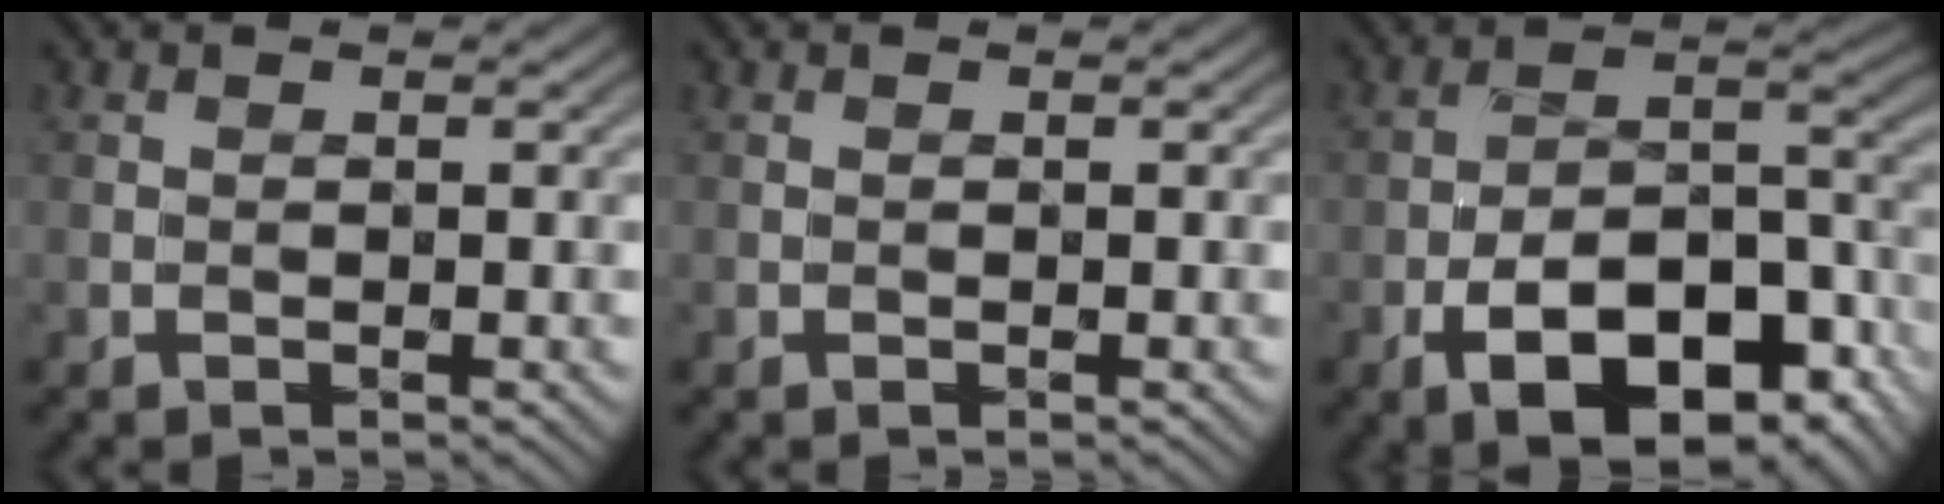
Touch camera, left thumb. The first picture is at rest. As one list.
[{"total": 0.0}, {"total": 14.5, "force": [-8.3, 6.9, 9.6], "torque": [-0.155, -0.021, -0.124]}]